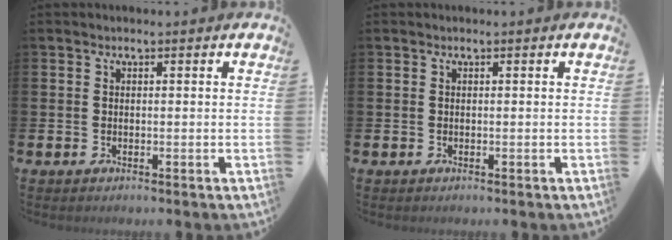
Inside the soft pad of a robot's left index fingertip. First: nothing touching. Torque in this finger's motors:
{"motor_torque": [0.00, 0.00, 0.00, 0.00]}